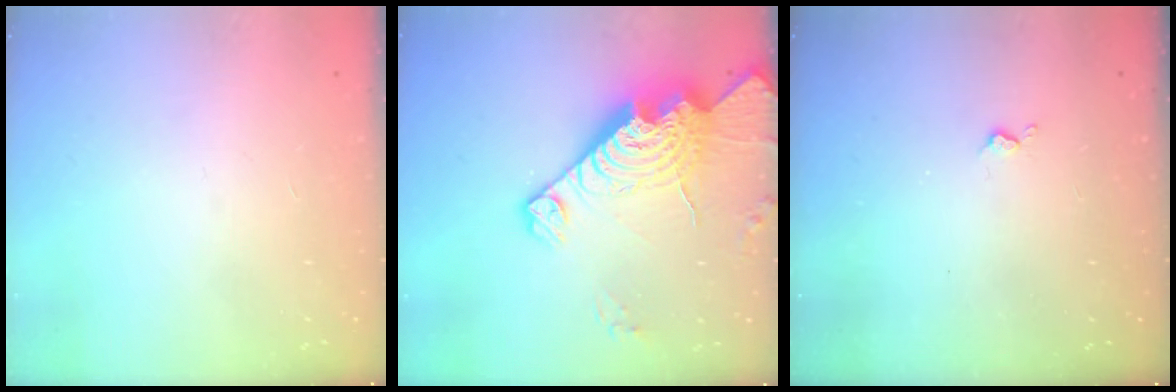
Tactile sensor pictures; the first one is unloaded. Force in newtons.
{"total": 21.7, "press": 21.6, "slide": 2.0}
{"total": 2.2, "press": 2.1, "slide": 0.5}